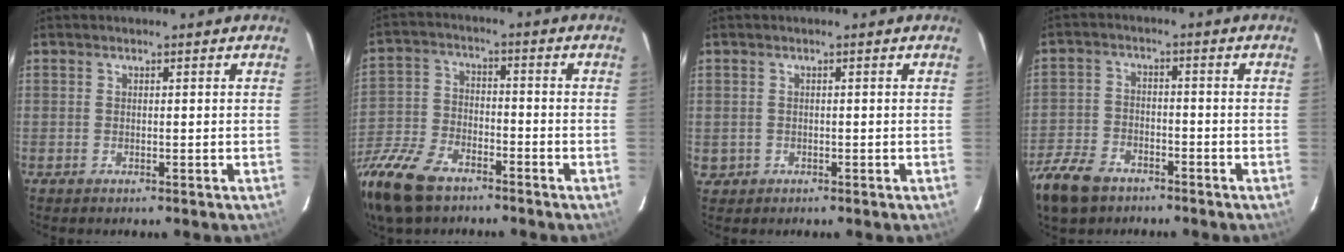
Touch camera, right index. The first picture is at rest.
{"total": 17.4, "force": [-12.2, 8.4, 9.0], "torque": [-0.230, -0.020, -0.238]}
{"total": 1.9, "force": [-0.3, 1.8, 0.2], "torque": [-0.006, 0.001, 0.000]}
{"total": 11.1, "force": [-7.6, 6.4, 5.0], "torque": [-0.143, -0.005, -0.145]}